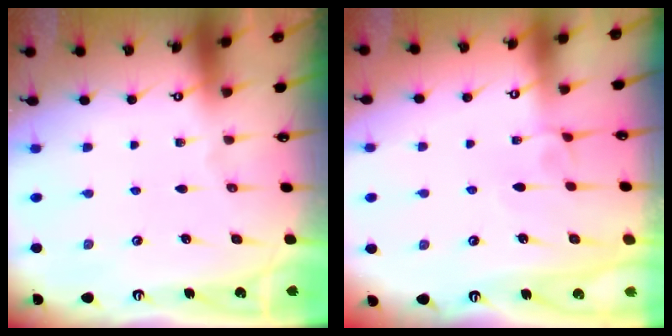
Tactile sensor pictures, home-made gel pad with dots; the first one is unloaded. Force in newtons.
{"total": 2.4, "press": 2.4, "slide": 0.2}